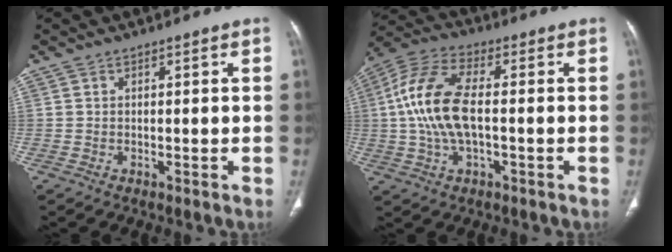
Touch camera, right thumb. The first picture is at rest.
{"total": 13.7, "force": [-0.1, 6.3, 12.1], "torque": [-0.264, 0.026, -0.006]}